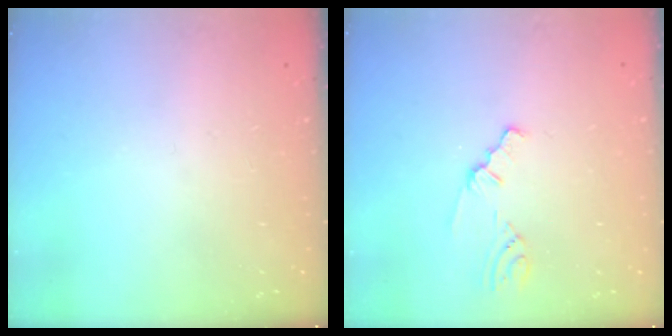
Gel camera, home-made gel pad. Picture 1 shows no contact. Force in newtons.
{"total": 1.8, "press": 1.7, "slide": 0.3}